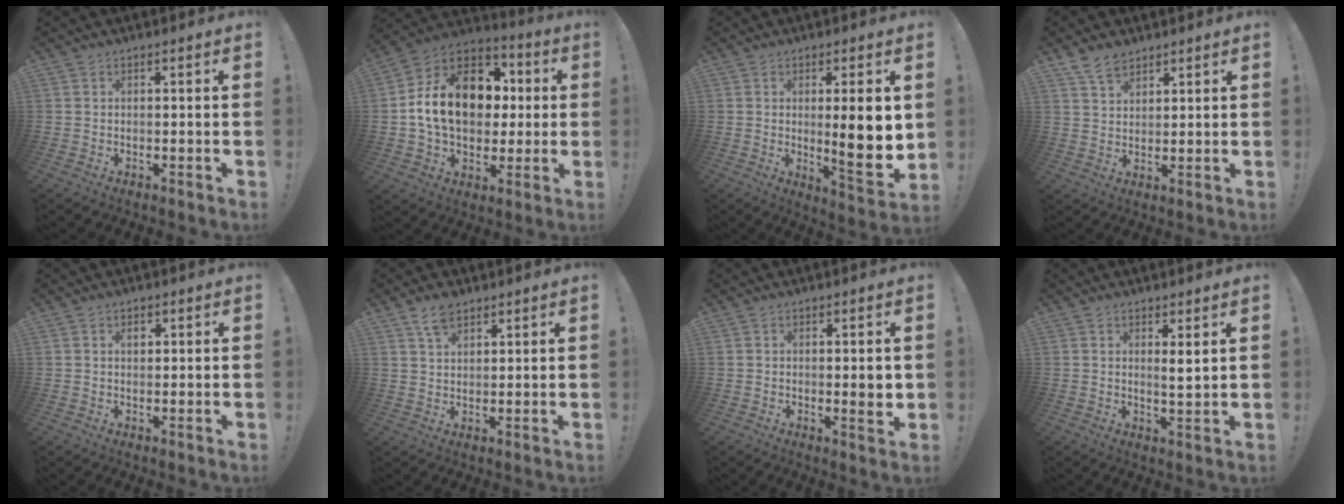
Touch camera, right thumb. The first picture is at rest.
{"total": 20.3, "force": [2.4, 14.5, 14.0], "torque": [-0.217, 0.015, 0.054]}
{"total": 11.9, "force": [1.1, 2.0, 11.7], "torque": [-0.155, -0.019, 0.015]}
{"total": 5.9, "force": [4.6, 3.1, 2.0], "torque": [-0.046, -0.017, 0.089]}
{"total": 1.5, "force": [0.6, 1.1, 0.8], "torque": [-0.004, 0.000, 0.008]}
{"total": 5.4, "force": [3.6, 2.7, 2.9], "torque": [-0.058, -0.011, 0.068]}
{"total": 3.7, "force": [0.3, 0.8, 3.6], "torque": [-0.042, -0.009, 0.000]}
{"total": 3.1, "force": [1.7, 0.2, 2.6], "torque": [-0.035, -0.018, 0.024]}